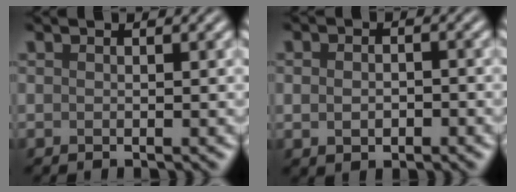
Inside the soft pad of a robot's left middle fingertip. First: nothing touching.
{"total": 2.3, "force": [-0.3, 1.6, 1.6], "torque": [-0.018, 0.000, -0.002]}